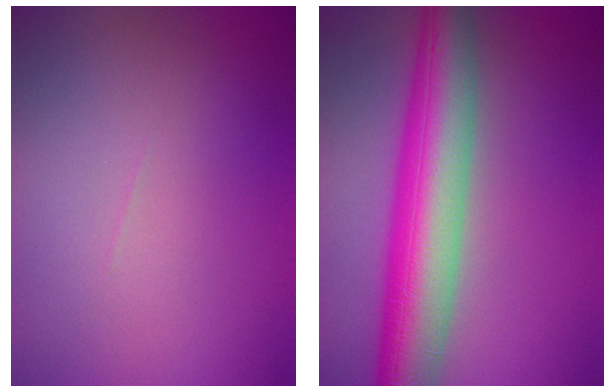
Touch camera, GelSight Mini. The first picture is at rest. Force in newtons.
{"total": 9.8, "press": 9.8, "slide": 0.0}